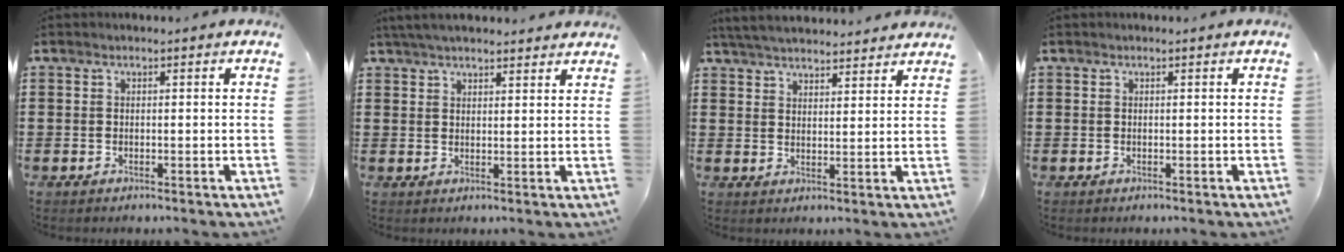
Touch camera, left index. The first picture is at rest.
{"total": 3.8, "force": [3.5, 0.3, 1.3], "torque": [-0.034, -0.001, 0.067]}
{"total": 4.6, "force": [4.5, 0.3, 1.0], "torque": [-0.032, -0.015, 0.083]}
{"total": 0.0}